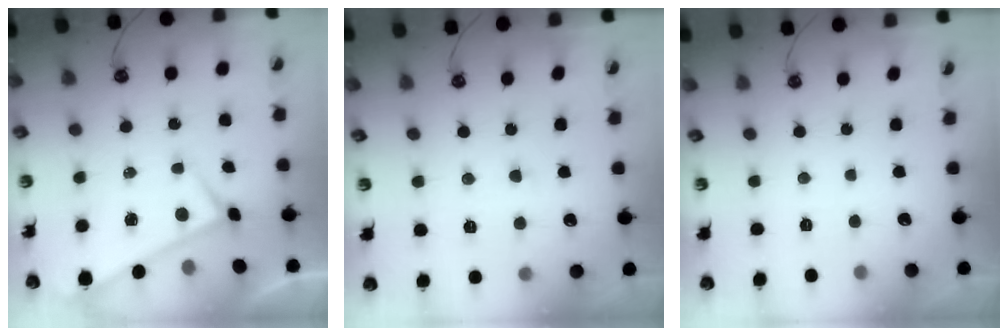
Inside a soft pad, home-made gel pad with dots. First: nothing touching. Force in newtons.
{"total": 2.4, "press": 2.4, "slide": 0.4}
{"total": 0.0}